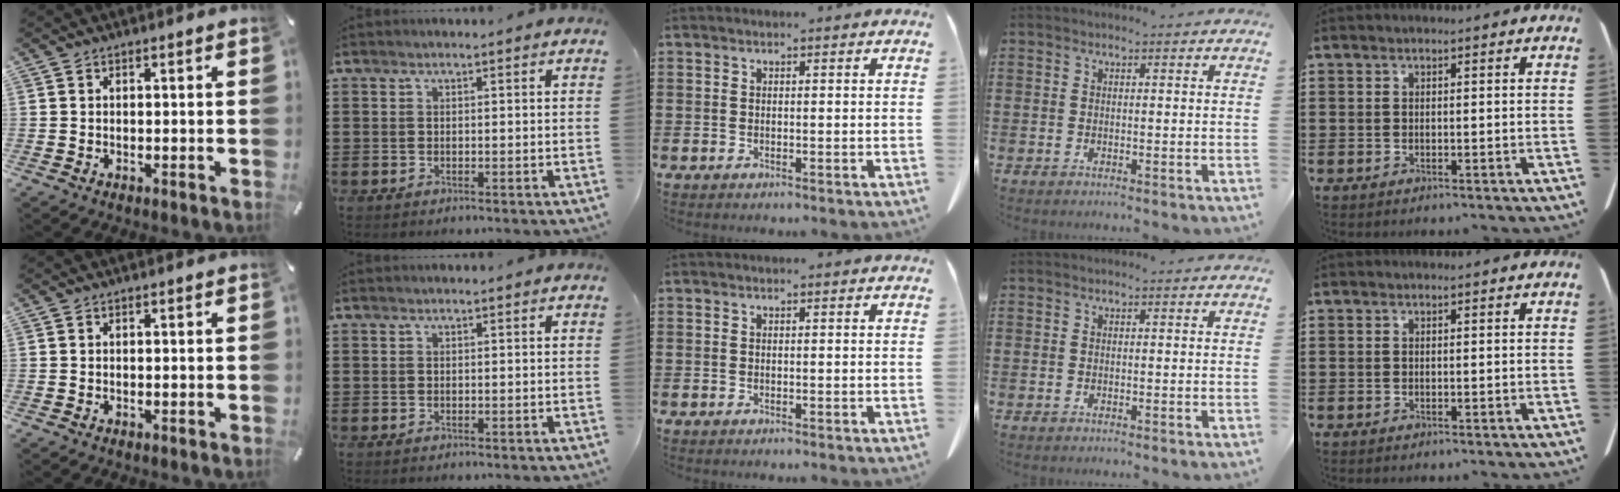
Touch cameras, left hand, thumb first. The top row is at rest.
{}